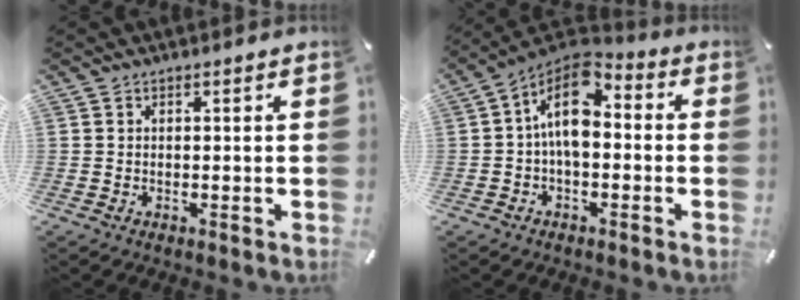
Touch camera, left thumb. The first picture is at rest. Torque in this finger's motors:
{"motor_torque": [-0.48, 1.98, 1.19, -0.83, 0.36]}